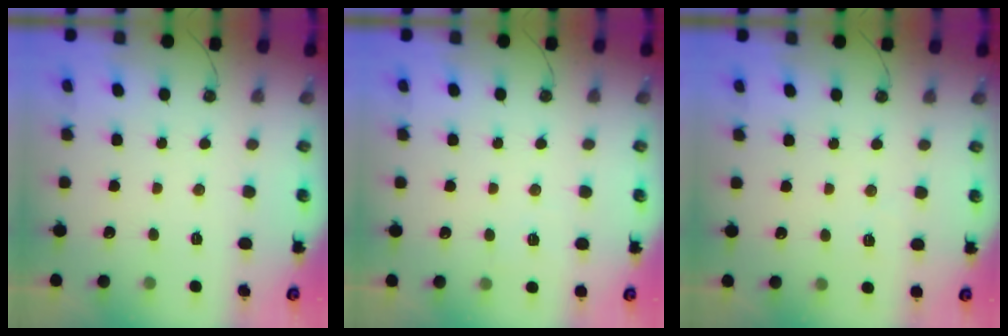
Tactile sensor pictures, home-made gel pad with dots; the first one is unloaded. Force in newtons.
{"total": 3.3, "press": 2.2, "slide": 2.5}
{"total": 2.8, "press": 2.0, "slide": 2.0}